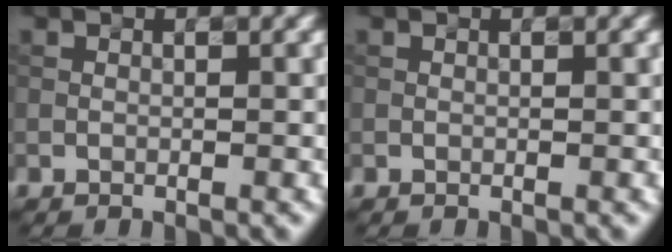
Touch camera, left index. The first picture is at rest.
{"total": 0.0}